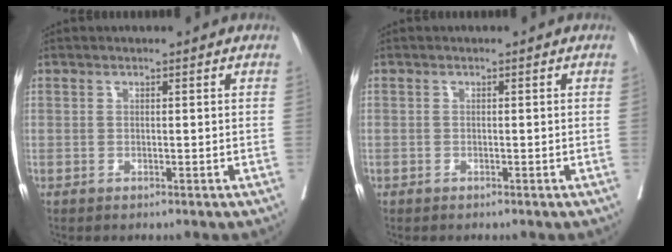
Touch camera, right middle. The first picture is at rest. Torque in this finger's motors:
{"motor_torque": [1.05, -1.08, -0.41, -0.21]}